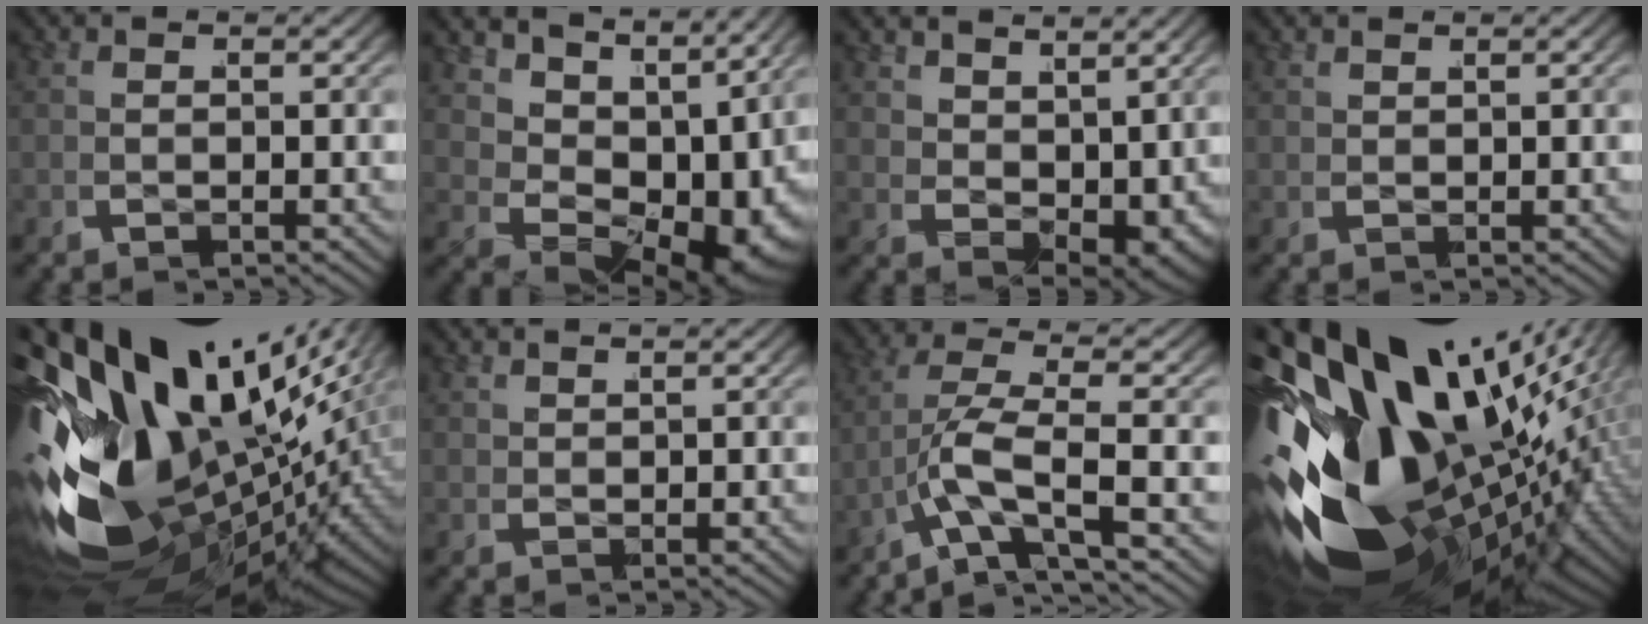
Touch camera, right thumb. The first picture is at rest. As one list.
[{"total": 11.4, "force": [0.6, 6.8, 9.2], "torque": [-0.151, -0.011, 0.012]}, {"total": 4.4, "force": [1.3, 2.4, 3.5], "torque": [-0.072, -0.026, 0.038]}, {"total": 1.2, "force": [1.1, -0.4, -0.3], "torque": [0.008, 0.006, 0.025]}, {"total": 30.9, "force": [-4.1, 20.1, 23.1], "torque": [-0.397, -0.048, -0.047]}, {"total": 1.5, "force": [1.4, -0.4, -0.3], "torque": [0.009, 0.007, 0.030]}, {"total": 4.4, "force": [-2.1, 1.0, 3.8], "torque": [-0.104, -0.015, -0.036]}, {"total": 33.9, "force": [-5.6, 22.1, 25.1], "torque": [-0.430, -0.050, -0.072]}]